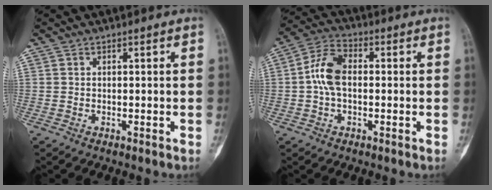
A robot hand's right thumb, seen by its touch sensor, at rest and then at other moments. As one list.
[{"total": 7.9, "force": [-0.1, 4.8, 6.3], "torque": [-0.125, 0.024, -0.011]}]